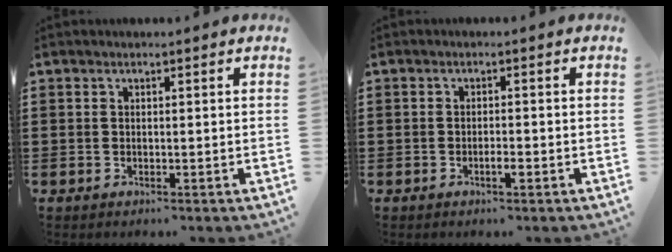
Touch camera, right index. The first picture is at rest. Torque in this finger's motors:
{"motor_torque": [-0.02, -0.02, 0.00, 0.01]}